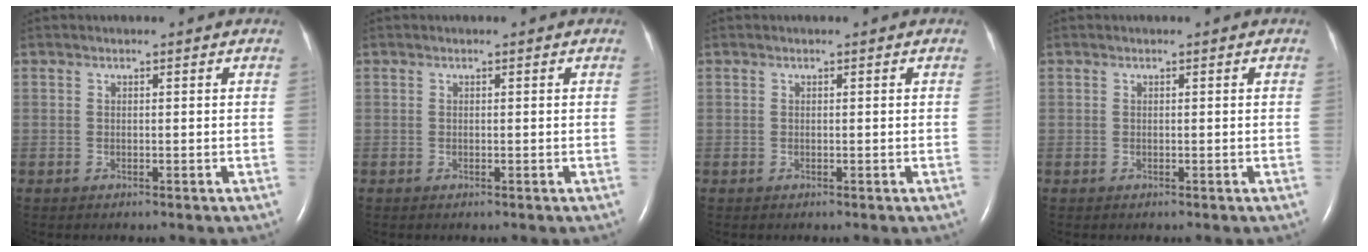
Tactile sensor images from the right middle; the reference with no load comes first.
{"total": 0.0}
{"total": 0.0}
{"total": 0.0}